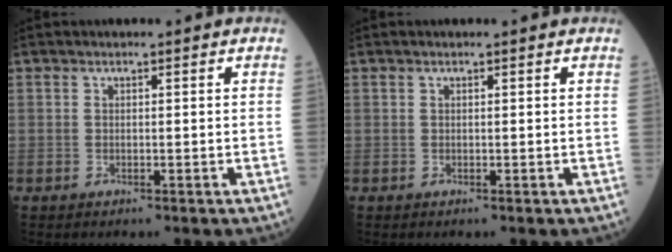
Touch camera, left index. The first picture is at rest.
{"total": 0.0}